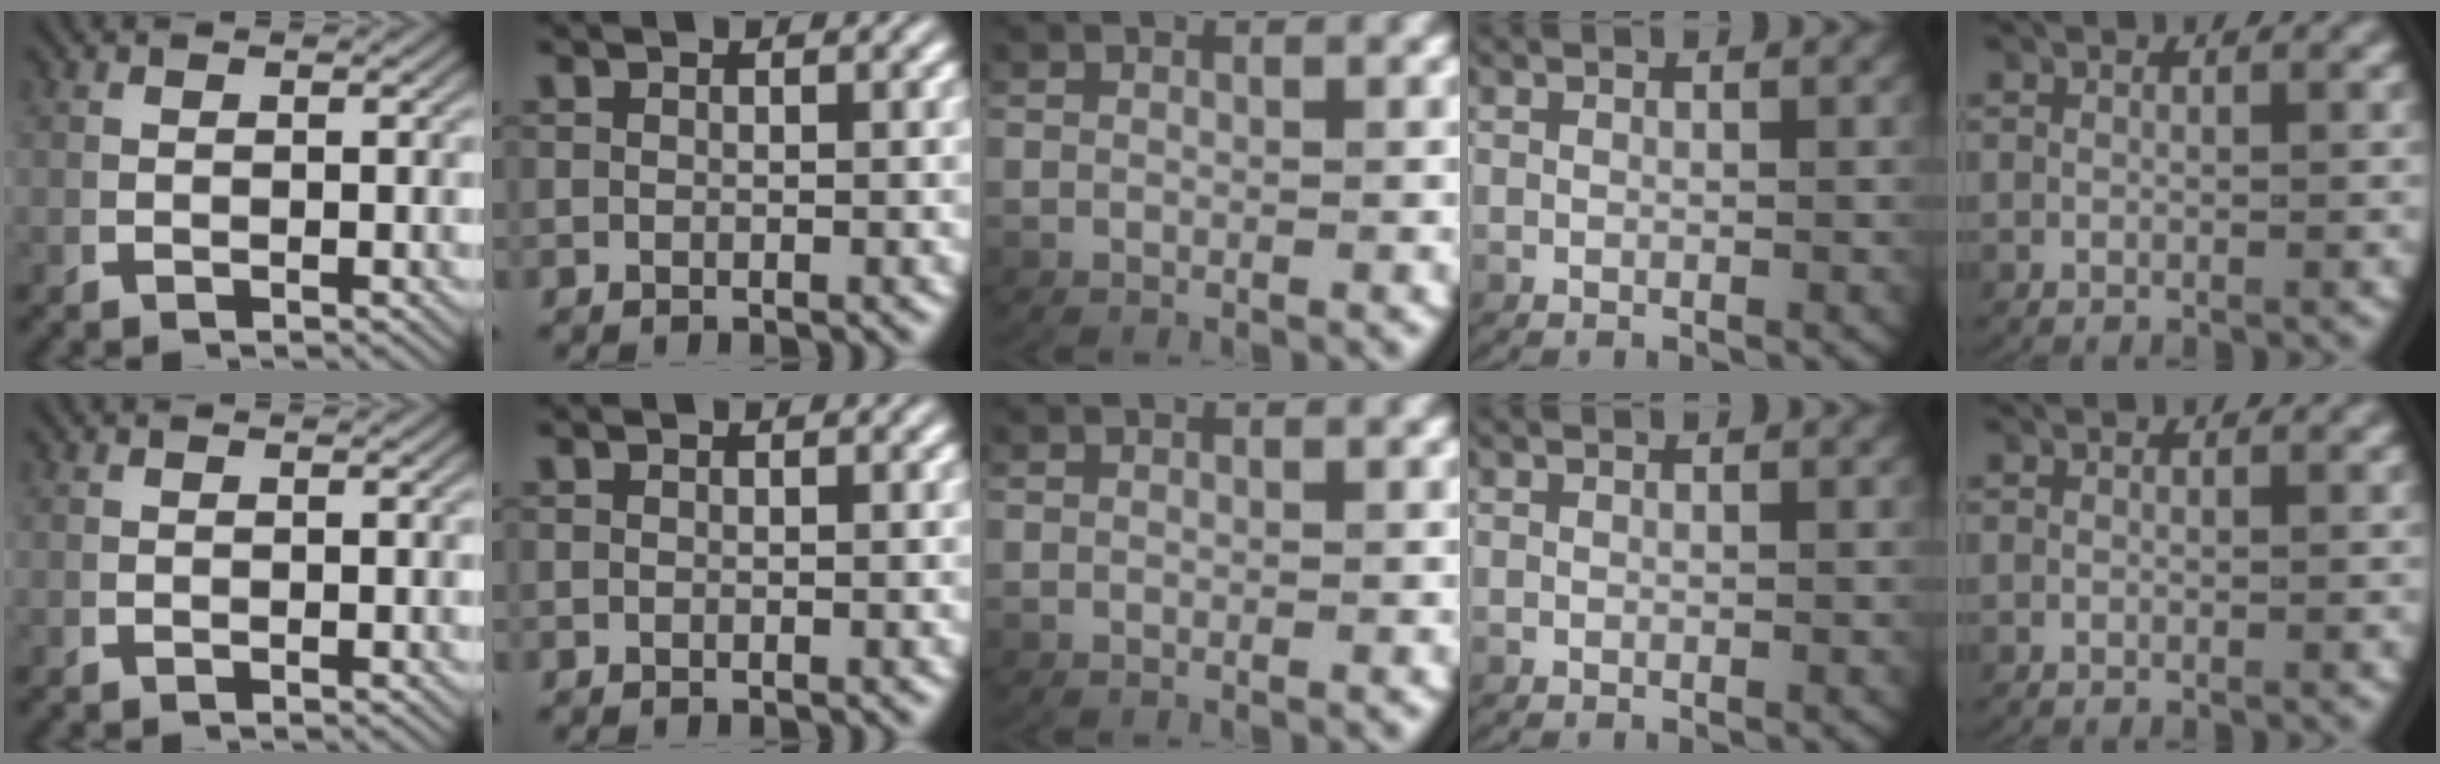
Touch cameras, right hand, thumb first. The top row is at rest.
{}